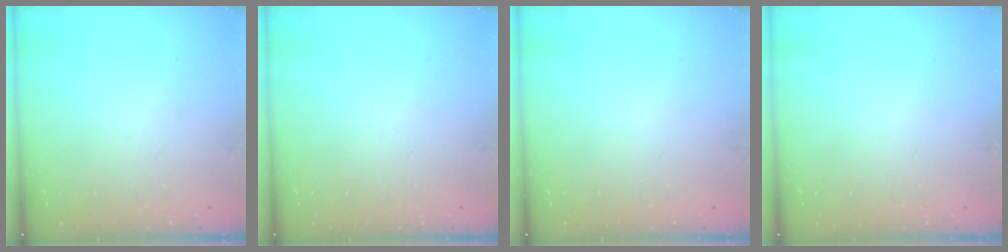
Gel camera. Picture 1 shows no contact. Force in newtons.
{"total": 0.0}
{"total": 0.0}
{"total": 0.0}